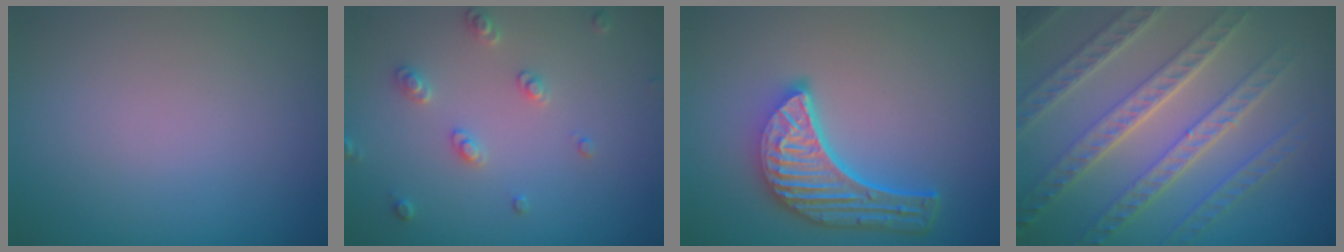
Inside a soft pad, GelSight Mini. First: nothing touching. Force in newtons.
{"total": 2.2, "press": 2.1, "slide": 0.6}
{"total": 5.9, "press": 4.6, "slide": 3.8}
{"total": 7.6, "press": 5.6, "slide": 5.2}